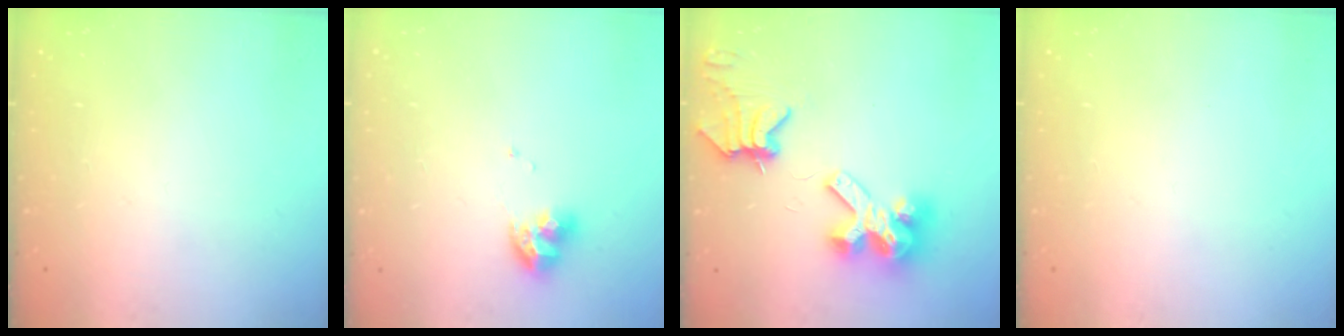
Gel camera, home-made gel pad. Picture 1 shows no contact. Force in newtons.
{"total": 8.6, "press": 8.5, "slide": 0.9}
{"total": 11.6, "press": 11.5, "slide": 0.9}
{"total": 0.0}